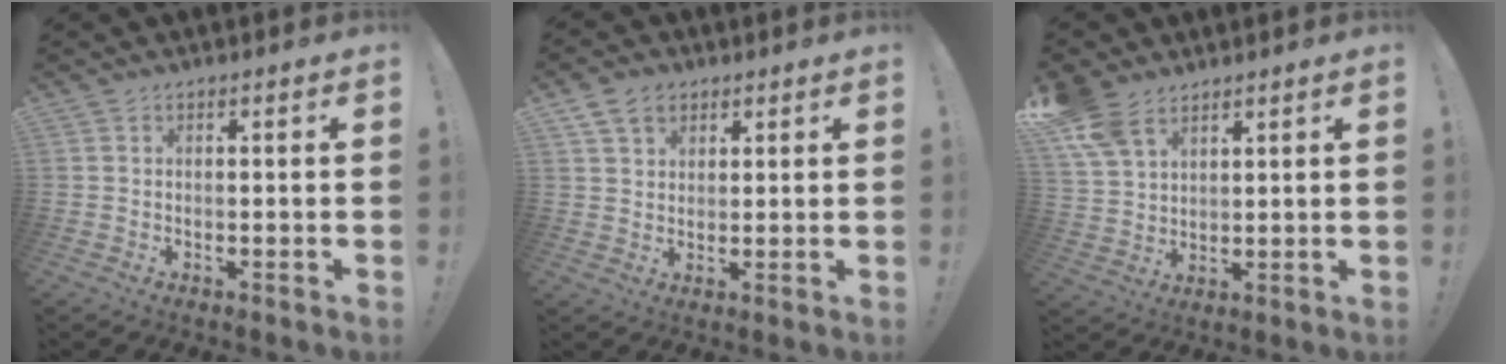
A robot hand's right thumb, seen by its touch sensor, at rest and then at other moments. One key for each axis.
{"total": 6.7, "fx": 3.8, "fy": 4.7, "fz": 2.8, "tx": -0.047, "ty": -0.005, "tz": 0.073}
{"total": 9.3, "fx": 6.4, "fy": 5.1, "fz": 4.4, "tx": -0.094, "ty": -0.023, "tz": 0.131}